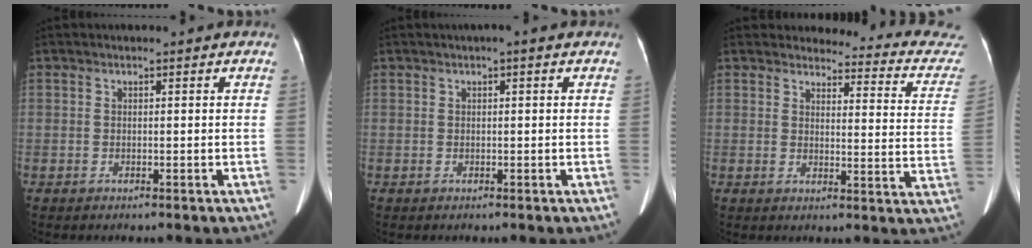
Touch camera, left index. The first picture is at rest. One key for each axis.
{"total": 0.9, "fx": 0.4, "fy": 0.0, "fz": 0.8, "tx": -0.016, "ty": 0.003, "tz": 0.003}
{"total": 16.8, "fx": 16.4, "fy": 3.1, "fz": 2.1, "tx": 0.022, "ty": -0.103, "tz": 0.138}